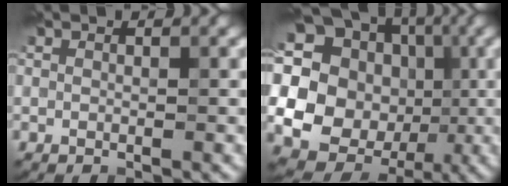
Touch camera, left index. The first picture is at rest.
{"total": 20.7, "force": [3.2, 18.7, 8.2], "torque": [-0.197, 0.031, 0.013]}